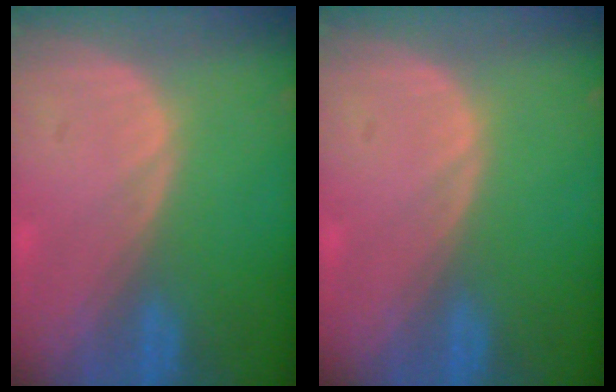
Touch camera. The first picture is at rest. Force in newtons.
{"total": 0.0}